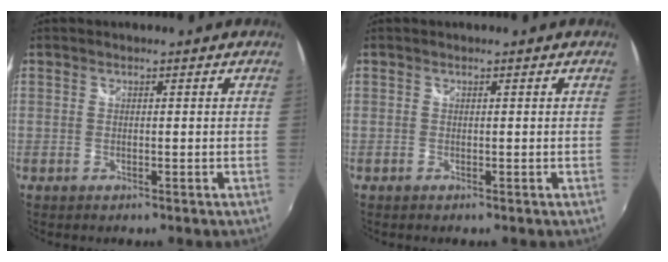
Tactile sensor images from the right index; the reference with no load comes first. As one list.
[{"total": 0.0}]